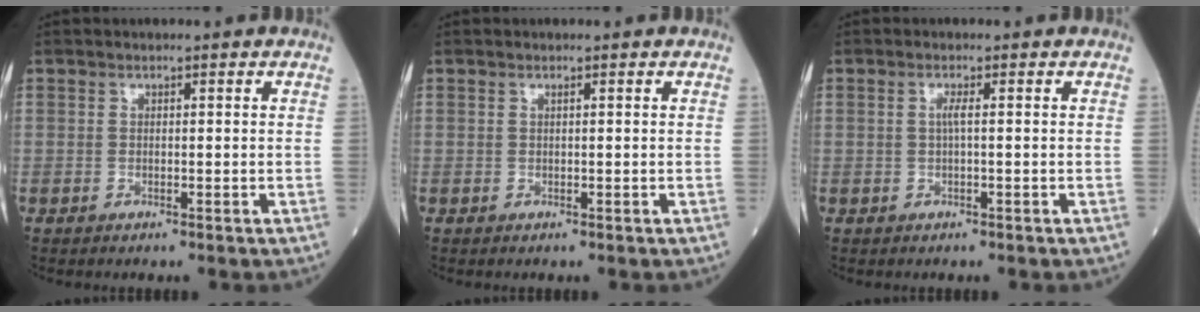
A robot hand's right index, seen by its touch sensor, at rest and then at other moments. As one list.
[{"total": 0.0}, {"total": 1.1, "force": [0.0, -0.1, 1.0], "torque": [-0.024, 0.000, -0.001]}]